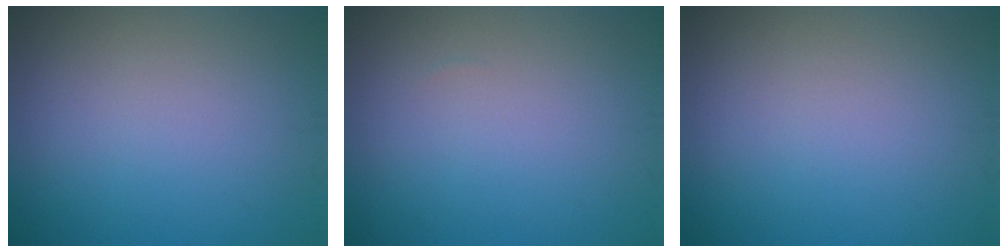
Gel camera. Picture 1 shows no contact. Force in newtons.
{"total": 0.0}
{"total": 0.0}